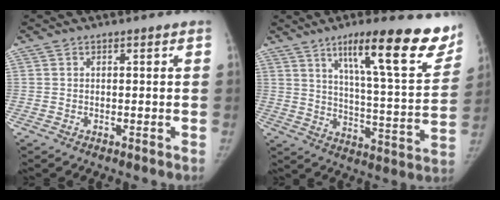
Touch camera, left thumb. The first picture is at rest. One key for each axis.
{"total": 22.8, "fx": 14.2, "fy": 4.6, "fz": 17.2, "tx": -0.211, "ty": -0.058, "tz": 0.212}